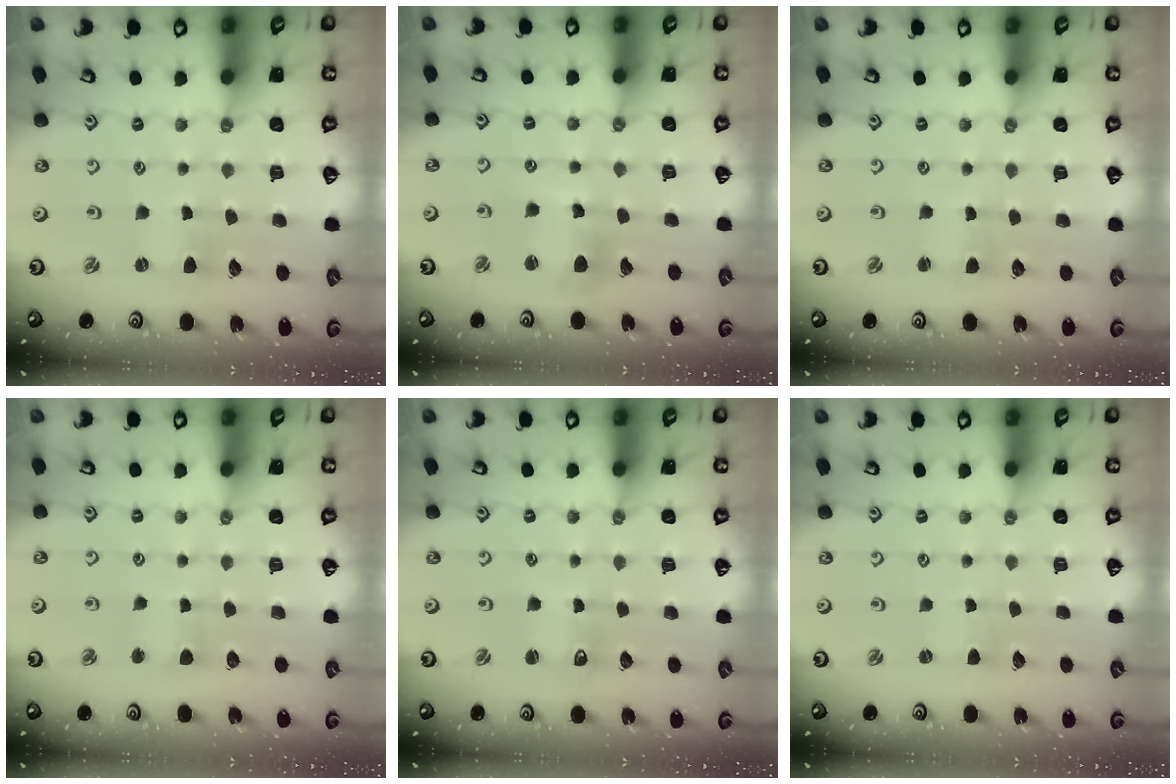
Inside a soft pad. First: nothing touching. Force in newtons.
{"total": 8.9, "press": 8.7, "slide": 1.4}
{"total": 0.9, "press": 0.9, "slide": 0.1}
{"total": 4.3, "press": 4.3, "slide": 0.5}
{"total": 2.3, "press": 2.3, "slide": 0.3}
{"total": 0.5, "press": 0.5, "slide": 0.1}